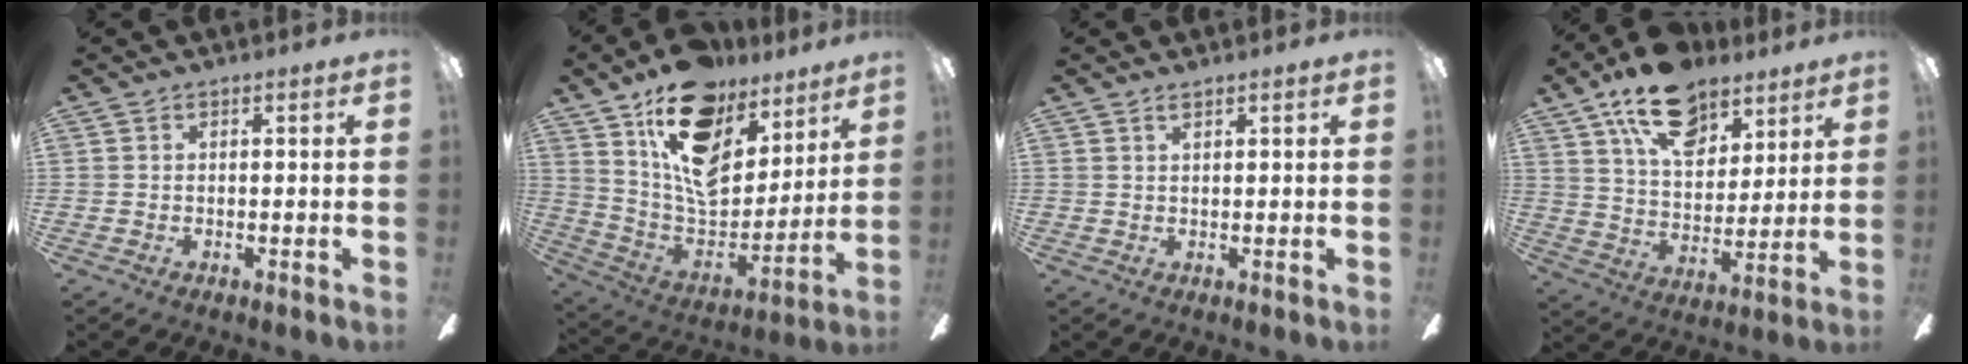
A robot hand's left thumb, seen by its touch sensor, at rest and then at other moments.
{"total": 19.3, "force": [11.7, 11.1, 10.6], "torque": [-0.175, -0.073, 0.211]}
{"total": 1.2, "force": [0.9, 0.3, 0.7], "torque": [-0.016, 0.001, 0.016]}
{"total": 17.9, "force": [11.6, 9.8, 9.4], "torque": [-0.150, -0.053, 0.208]}